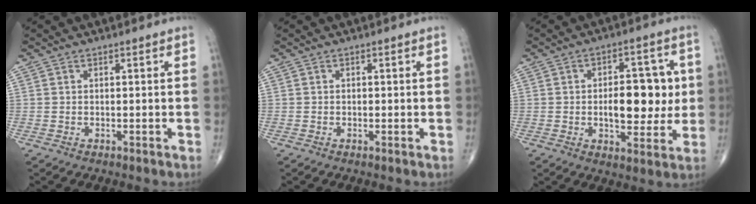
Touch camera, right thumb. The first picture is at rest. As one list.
[{"total": 0.0}, {"total": 12.7, "force": [0.2, 6.6, 10.9], "torque": [-0.120, 0.008, 0.006]}]